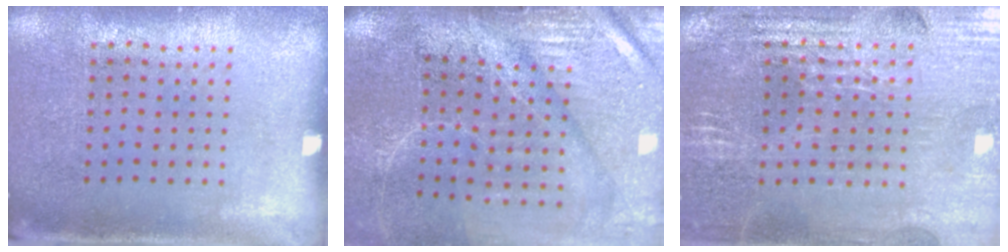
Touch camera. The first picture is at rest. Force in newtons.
{"total": 4.5, "press": 3.7, "slide": 2.5}
{"total": 2.9, "press": 2.9, "slide": 0.5}